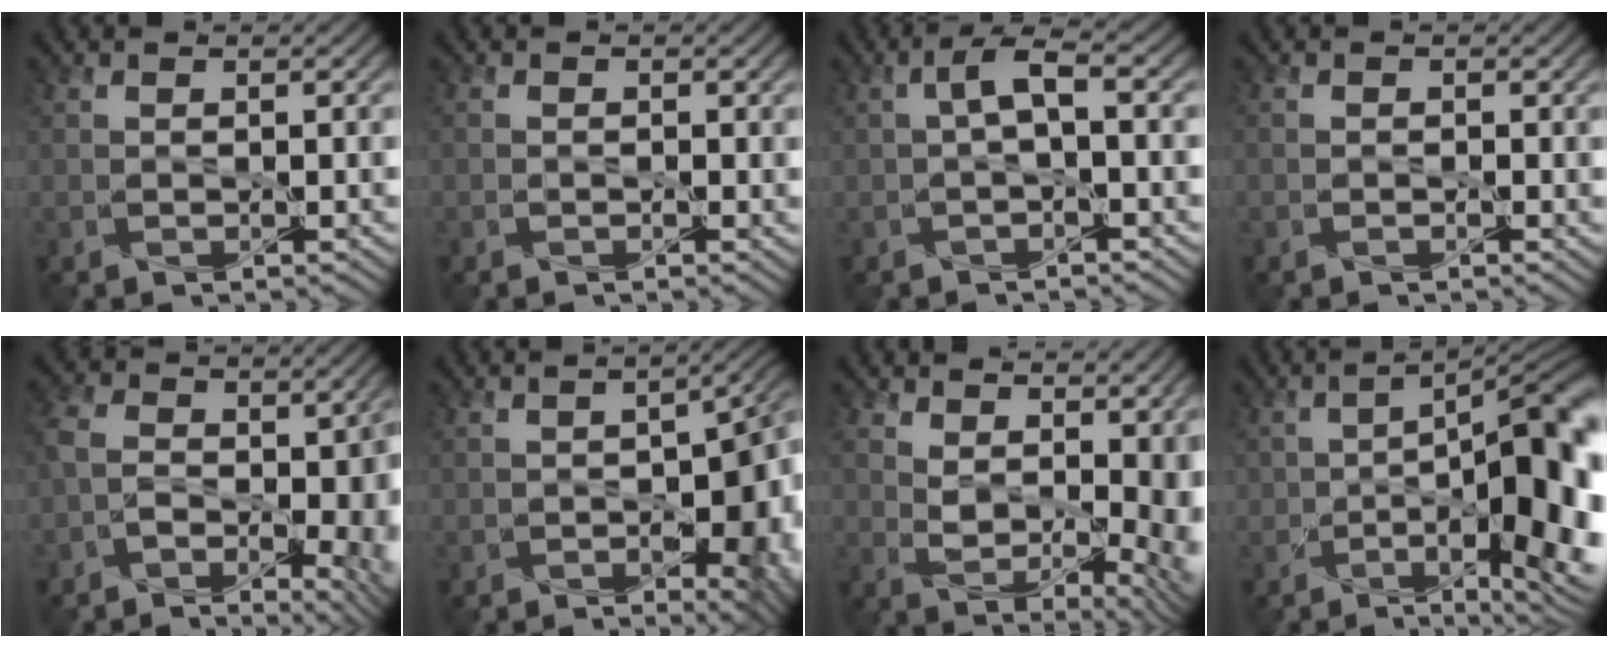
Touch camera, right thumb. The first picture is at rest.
{"total": 1.0, "force": [-0.2, 0.7, 0.6], "torque": [-0.009, 0.001, -0.007]}
{"total": 2.3, "force": [-0.6, 0.3, 2.2], "torque": [-0.044, 0.014, -0.016]}
{"total": 0.8, "force": [-0.4, 0.6, 0.3], "torque": [-0.005, 0.000, -0.010]}
{"total": 11.7, "force": [-3.4, 7.0, 8.7], "torque": [-0.148, -0.019, -0.047]}
{"total": 10.6, "force": [-3.4, 5.6, 8.4], "torque": [-0.091, -0.028, -0.036]}
{"total": 13.7, "force": [4.5, 7.6, 10.4], "torque": [-0.166, 0.006, 0.095]}
{"total": 16.9, "force": [-5.1, 6.8, 14.6], "torque": [-0.171, -0.011, -0.070]}